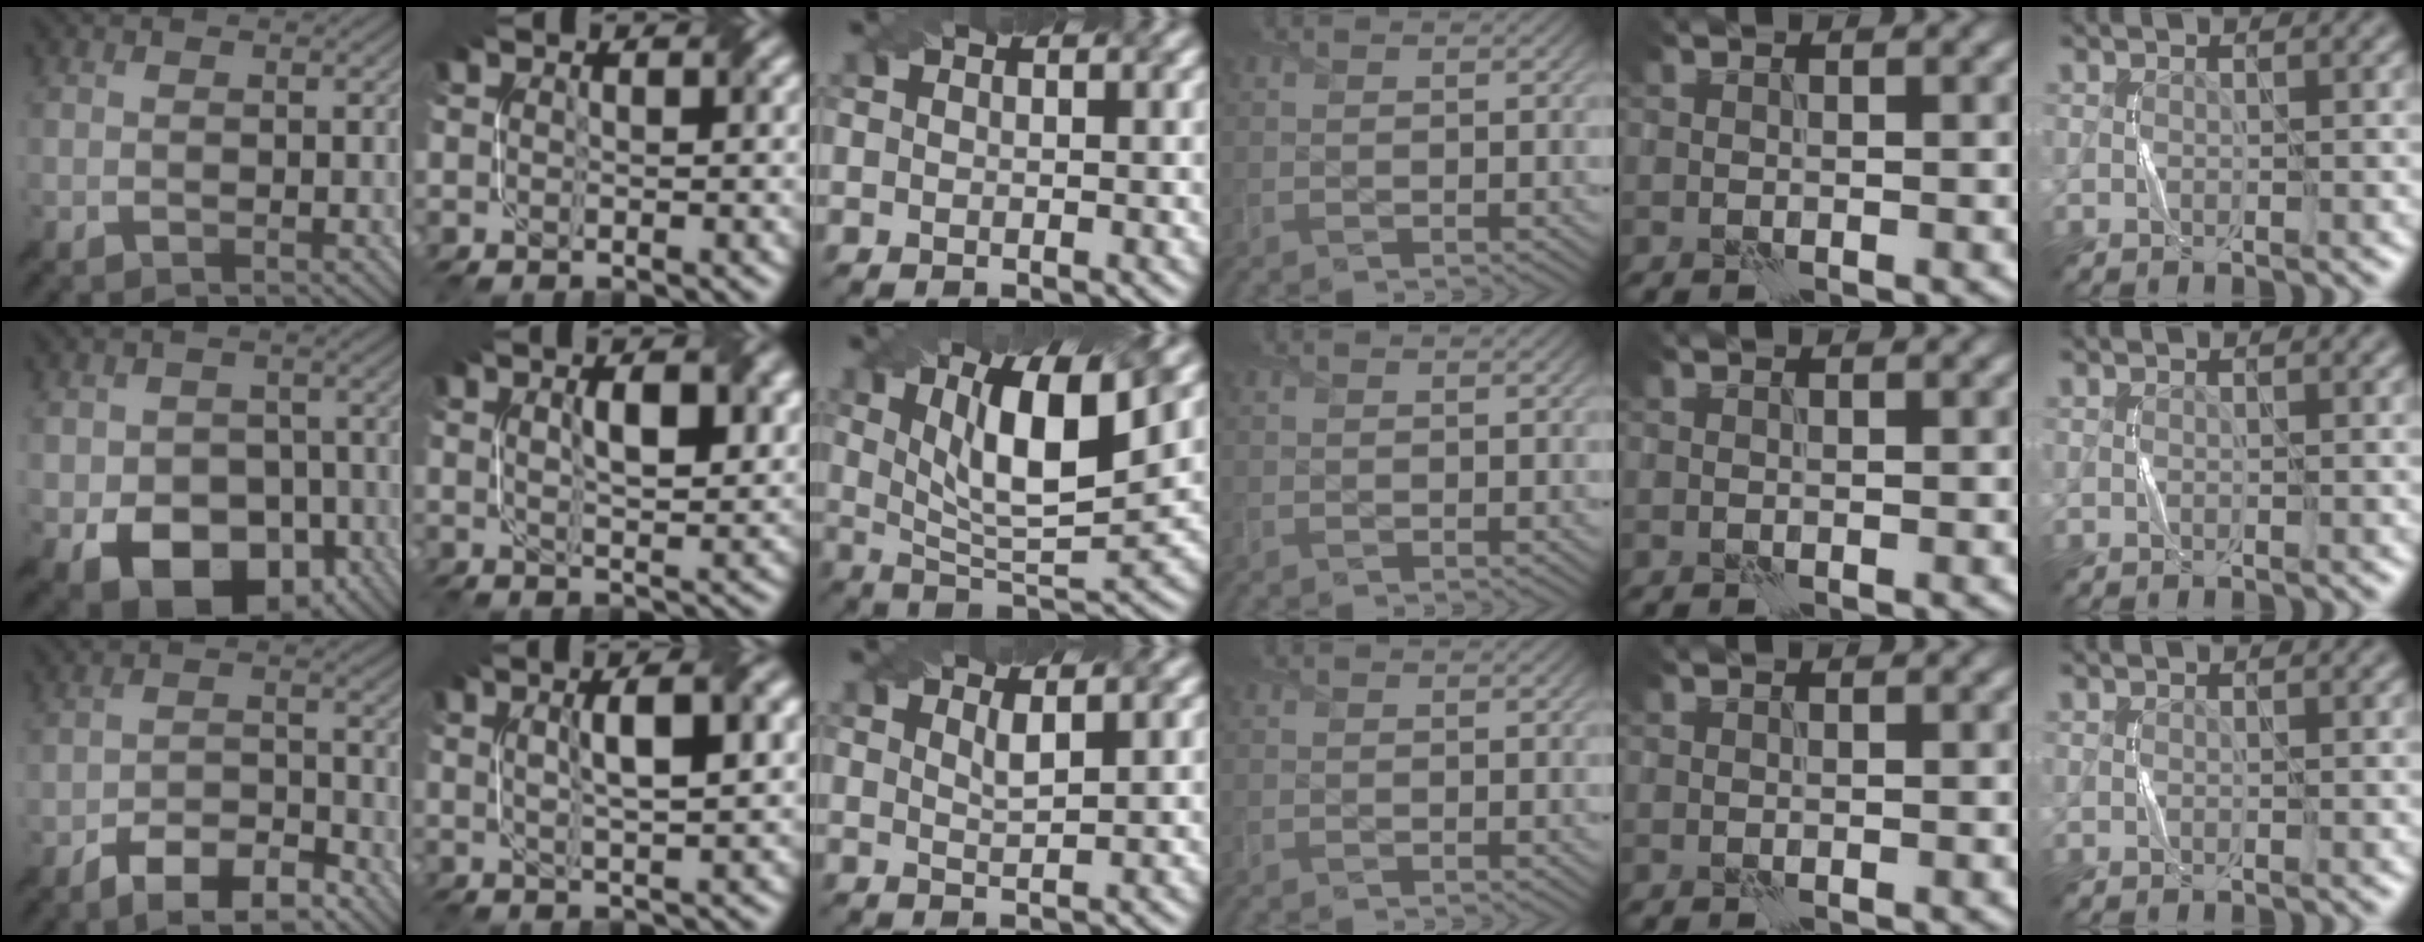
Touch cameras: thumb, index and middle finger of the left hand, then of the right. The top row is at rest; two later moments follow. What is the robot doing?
{"motion": "twist", "object": "screw"}